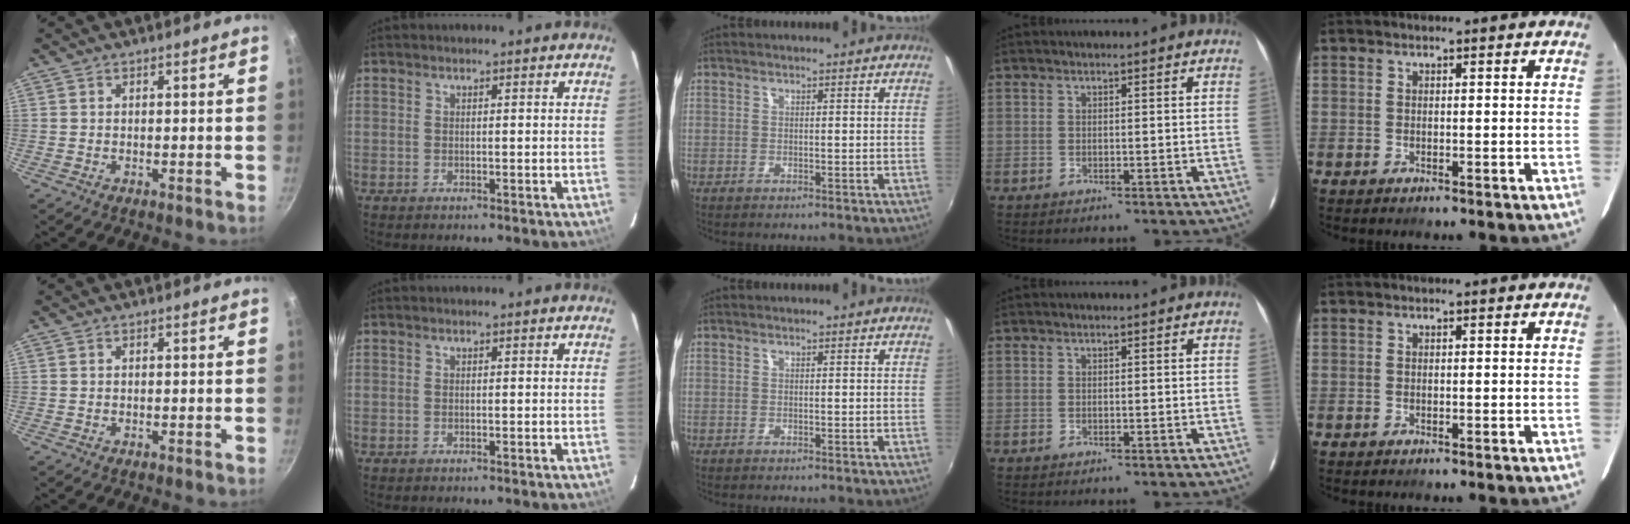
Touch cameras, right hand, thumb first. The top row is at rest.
{}